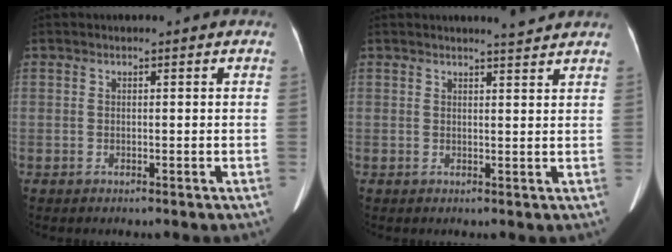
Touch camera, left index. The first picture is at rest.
{"total": 2.8, "force": [2.6, -0.3, 0.7], "torque": [-0.015, -0.005, 0.033]}